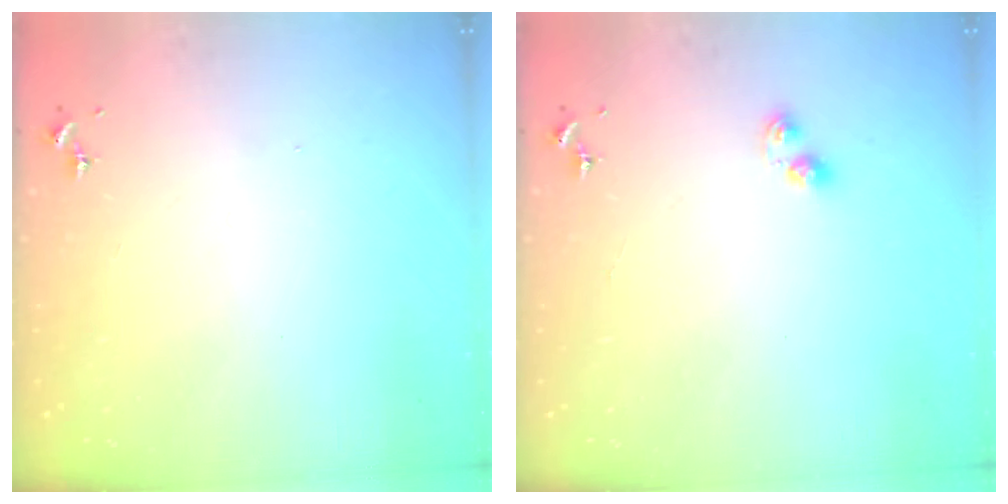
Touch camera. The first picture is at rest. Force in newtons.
{"total": 4.7, "press": 4.5, "slide": 1.3}